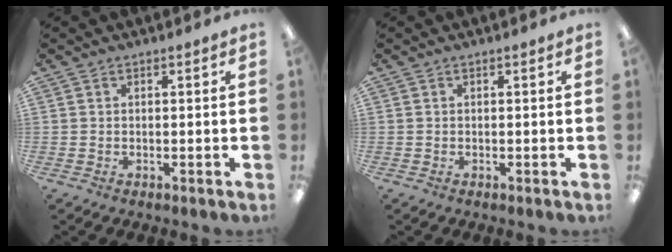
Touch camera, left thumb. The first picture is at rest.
{"total": 0.0}